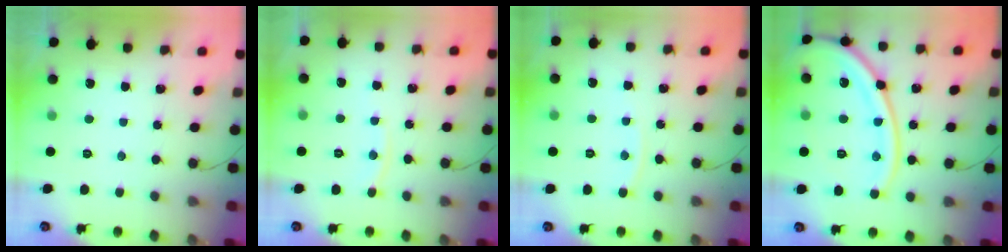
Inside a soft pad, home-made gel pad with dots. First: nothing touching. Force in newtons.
{"total": 4.0, "press": 4.0, "slide": 0.2}
{"total": 4.5, "press": 4.5, "slide": 0.7}
{"total": 19.1, "press": 19.0, "slide": 2.4}